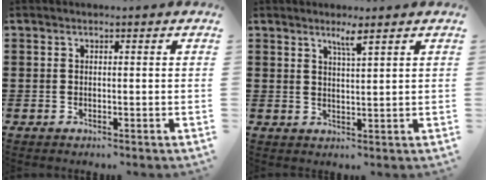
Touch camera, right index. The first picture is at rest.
{"total": 2.5, "force": [1.9, -0.2, 1.7], "torque": [-0.035, -0.003, 0.032]}